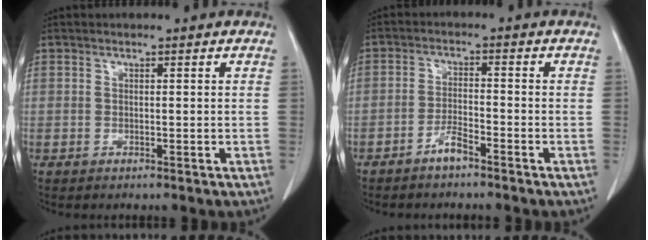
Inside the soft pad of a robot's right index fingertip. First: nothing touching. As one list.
[{"total": 3.0, "force": [-2.4, 0.4, 1.8], "torque": [-0.036, 0.004, -0.044]}]